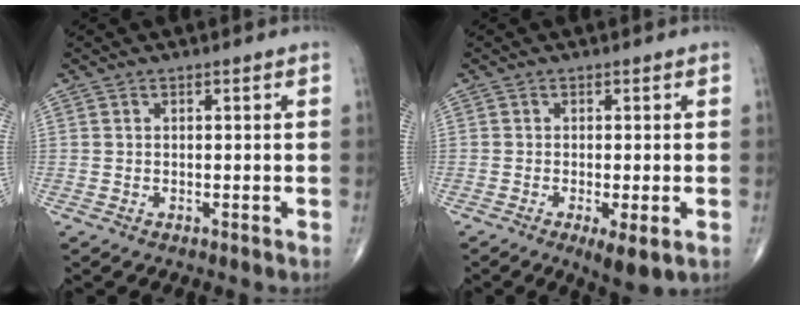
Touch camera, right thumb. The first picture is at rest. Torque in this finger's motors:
{"motor_torque": [-0.11, 0.27, -0.02, -0.14, 0.02]}